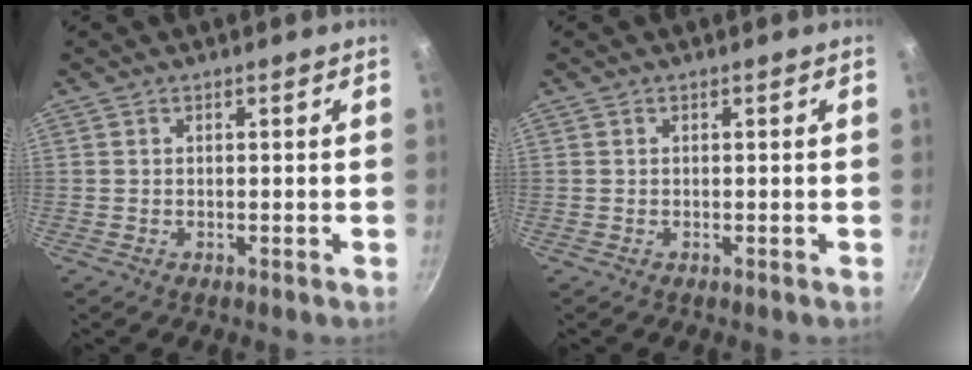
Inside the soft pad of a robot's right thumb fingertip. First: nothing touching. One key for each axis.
{"total": 0.0}